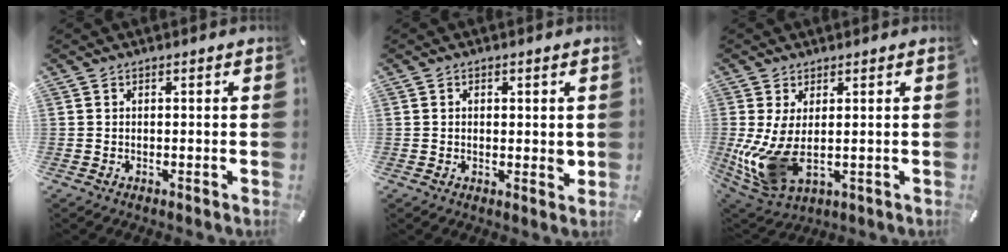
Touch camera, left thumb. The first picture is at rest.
{"total": 2.3, "force": [0.4, 1.6, 1.6], "torque": [-0.015, -0.003, 0.003]}
{"total": 10.5, "force": [-0.4, 5.1, 9.2], "torque": [-0.212, -0.028, -0.002]}